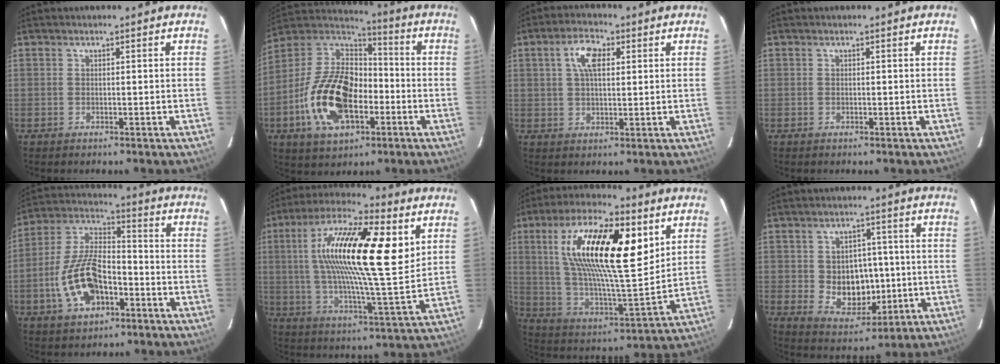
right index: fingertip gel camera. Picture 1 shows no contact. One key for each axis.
{"total": 20.8, "fx": -6.4, "fy": 12.4, "fz": 15.4, "tx": -0.327, "ty": 0.002, "tz": -0.109}
{"total": 6.2, "fx": 2.0, "fy": 3.1, "fz": 5.0, "tx": -0.091, "ty": 0.016, "tz": 0.038}
{"total": 0.0}
{"total": 14.3, "fx": -5.4, "fy": 7.2, "fz": 11.2, "tx": -0.236, "ty": 0.009, "tz": -0.095}
{"total": 24.0, "fx": 7.8, "fy": 5.9, "fz": 22.0, "tx": -0.385, "ty": 0.022, "tz": 0.120}
{"total": 25.0, "fx": 9.4, "fy": 7.8, "fz": 21.8, "tx": -0.389, "ty": 0.015, "tz": 0.163}
{"total": 9.8, "fx": -0.6, "fy": 7.8, "fz": 5.8, "tx": -0.115, "ty": 0.003, "tz": 0.014}